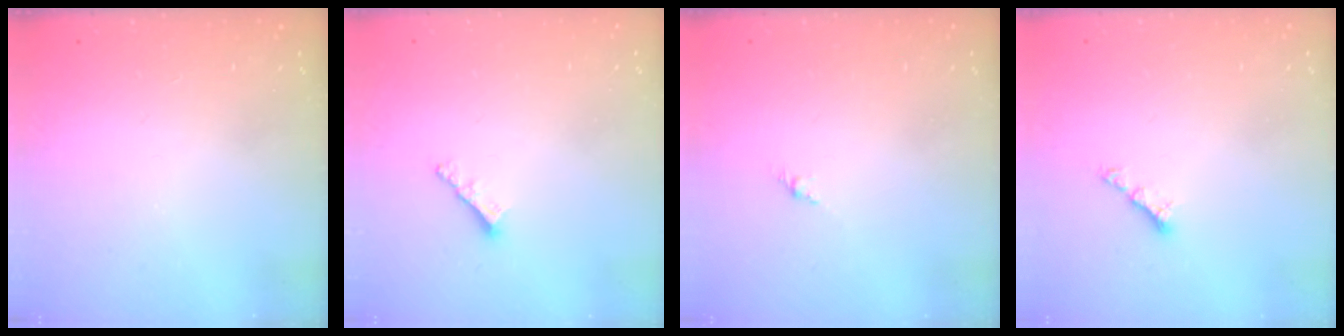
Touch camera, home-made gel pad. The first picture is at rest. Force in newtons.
{"total": 2.9, "press": 2.9, "slide": 0.3}
{"total": 1.5, "press": 1.4, "slide": 0.6}
{"total": 4.1, "press": 4.1, "slide": 0.5}